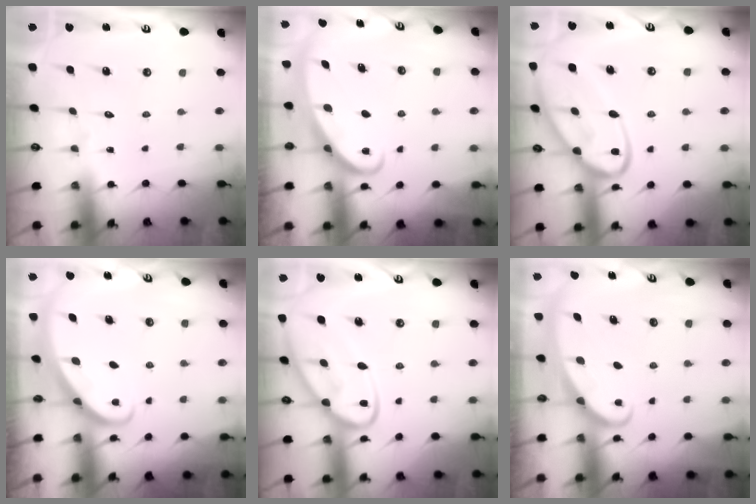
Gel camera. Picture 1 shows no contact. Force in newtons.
{"total": 2.6, "press": 2.6, "slide": 0.4}
{"total": 19.6, "press": 19.6, "slide": 1.7}
{"total": 2.6, "press": 2.6, "slide": 0.3}
{"total": 13.4, "press": 13.4, "slide": 1.3}
{"total": 2.2, "press": 2.1, "slide": 0.3}